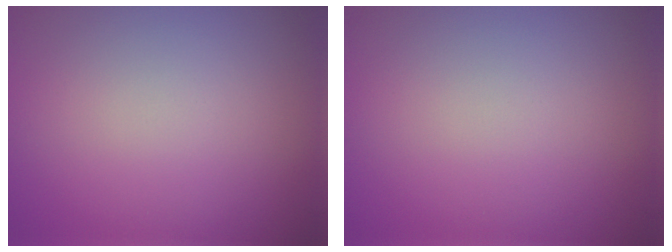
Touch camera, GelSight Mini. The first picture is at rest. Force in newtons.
{"total": 0.0}